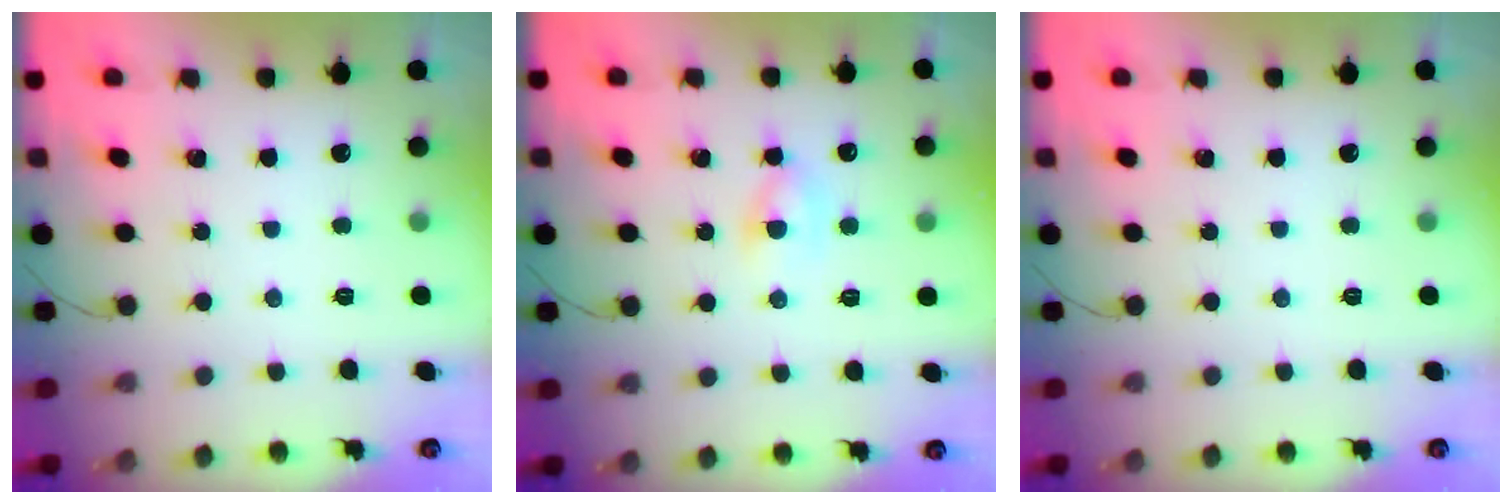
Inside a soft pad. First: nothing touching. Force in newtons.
{"total": 3.4, "press": 3.2, "slide": 1.0}
{"total": 0.0}